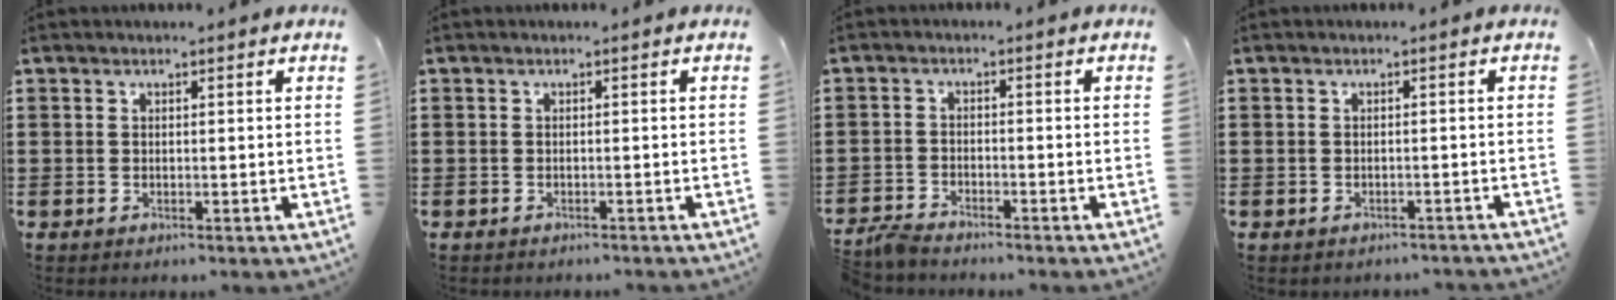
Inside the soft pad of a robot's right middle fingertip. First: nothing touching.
{"total": 0.5, "force": [-0.5, 0.1, 0.0], "torque": [0.000, 0.000, -0.011]}
{"total": 2.7, "force": [-2.6, 0.3, 0.5], "torque": [-0.028, 0.000, -0.059]}
{"total": 0.9, "force": [-0.8, 0.2, 0.2], "torque": [-0.007, -0.002, -0.017]}